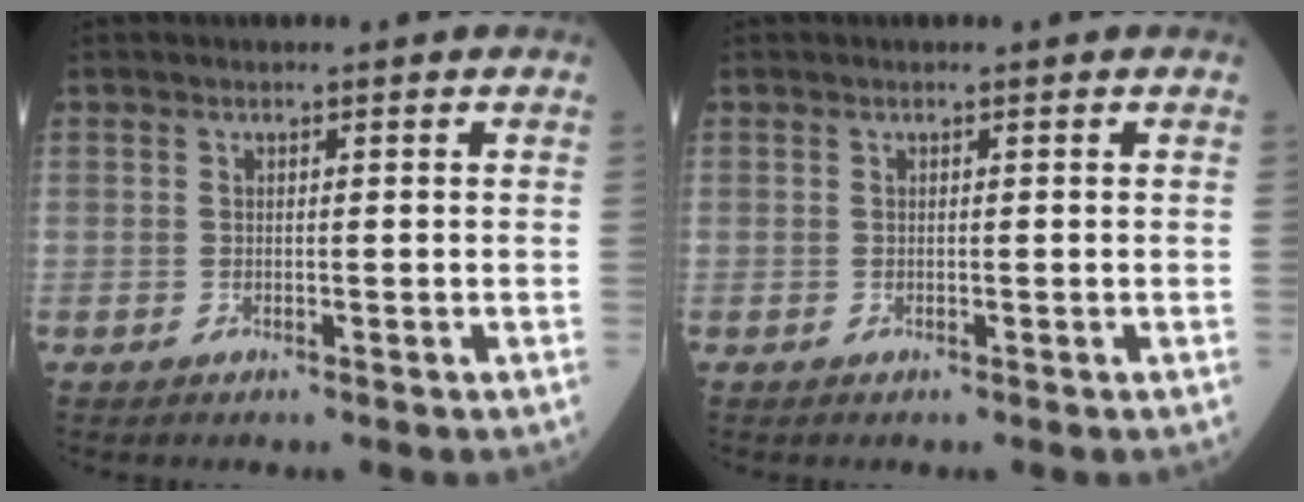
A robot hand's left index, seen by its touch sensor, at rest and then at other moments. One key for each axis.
{"total": 0.0}